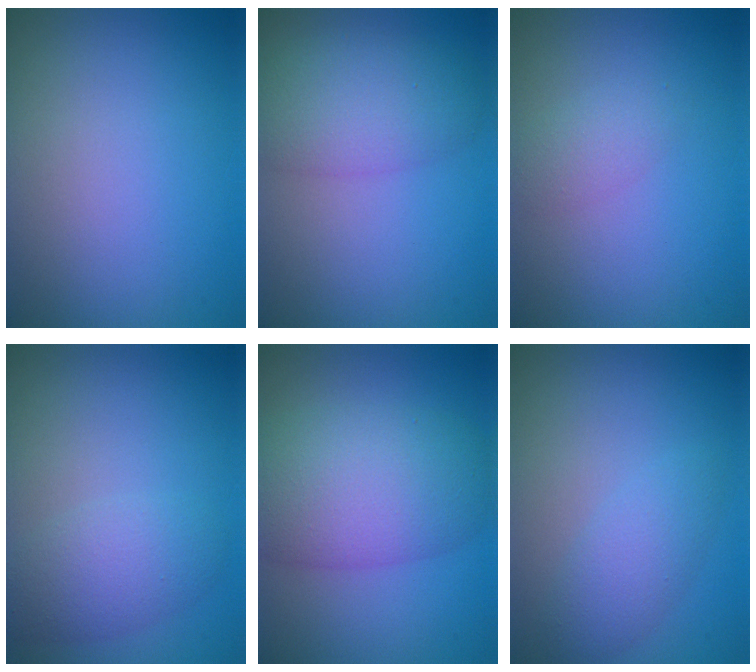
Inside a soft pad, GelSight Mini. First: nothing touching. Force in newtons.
{"total": 4.8, "press": 4.8, "slide": 0.3}
{"total": 1.6, "press": 1.6, "slide": 0.0}
{"total": 3.2, "press": 3.2, "slide": 0.1}
{"total": 7.8, "press": 7.8, "slide": 0.3}
{"total": 2.5, "press": 2.5, "slide": 0.1}